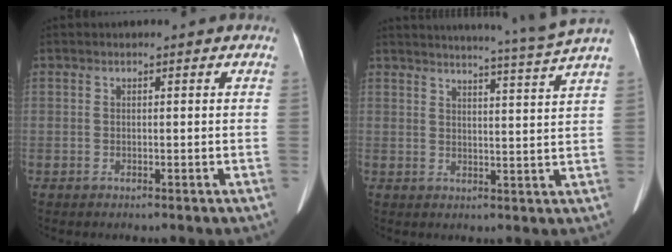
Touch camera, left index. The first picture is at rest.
{"total": 10.8, "force": [9.7, -3.2, 3.6], "torque": [-0.056, -0.048, 0.120]}